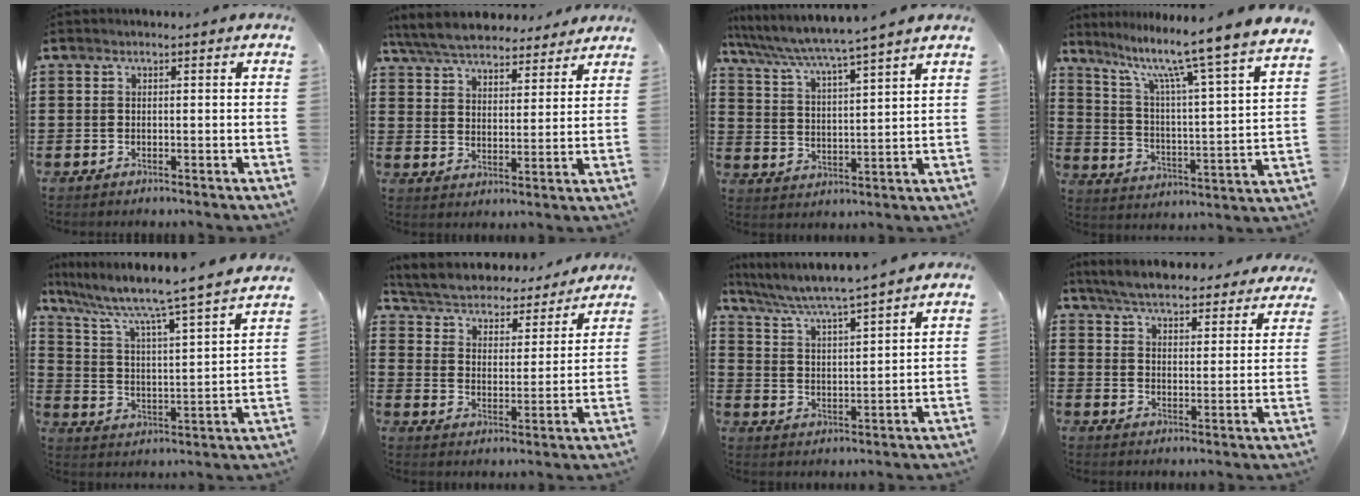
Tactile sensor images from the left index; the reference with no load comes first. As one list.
[{"total": 7.0, "force": [6.6, 1.4, 1.8], "torque": [-0.066, -0.027, 0.119]}, {"total": 4.8, "force": [4.3, -1.0, 1.8], "torque": [-0.056, -0.037, 0.066]}, {"total": 9.7, "force": [7.9, -1.1, 5.5], "torque": [-0.123, -0.075, 0.115]}, {"total": 6.7, "force": [5.8, -0.4, 3.5], "torque": [-0.097, -0.055, 0.084]}, {"total": 4.4, "force": [4.4, 0.4, 0.3], "torque": [-0.033, -0.039, 0.068]}, {"total": 4.9, "force": [4.5, -0.5, 1.8], "torque": [-0.057, -0.034, 0.070]}, {"total": 5.6, "force": [5.5, 0.3, 1.0], "torque": [-0.046, -0.033, 0.094]}]